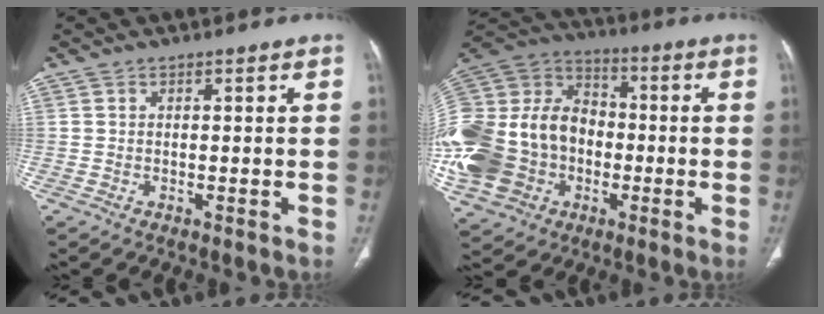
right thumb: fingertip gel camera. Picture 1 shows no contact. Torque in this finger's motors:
{"motor_torque": [1.50, 1.51, 0.93, 0.12, 0.48]}